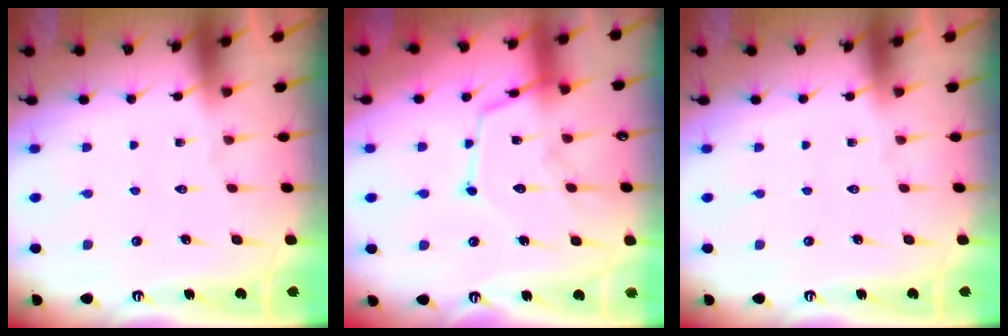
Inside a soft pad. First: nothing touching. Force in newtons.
{"total": 13.2, "press": 13.1, "slide": 1.2}
{"total": 0.0}